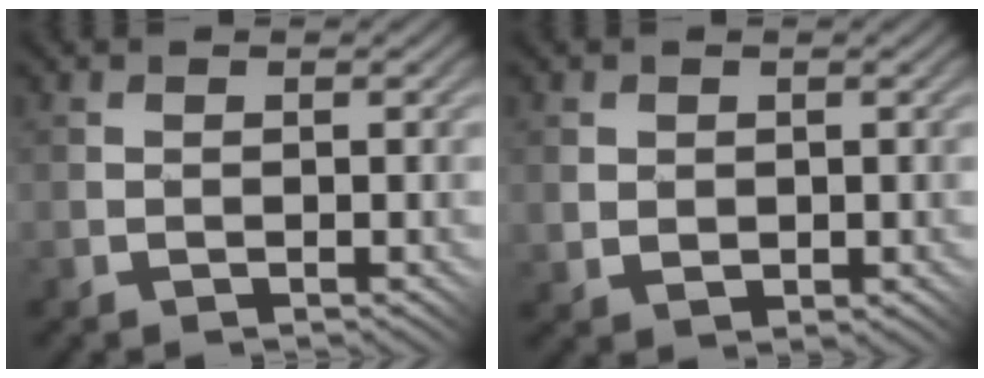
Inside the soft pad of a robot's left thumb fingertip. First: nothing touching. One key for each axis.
{"total": 2.0, "fx": 0.7, "fy": 1.7, "fz": 0.9, "tx": -0.027, "ty": -0.007, "tz": 0.018}